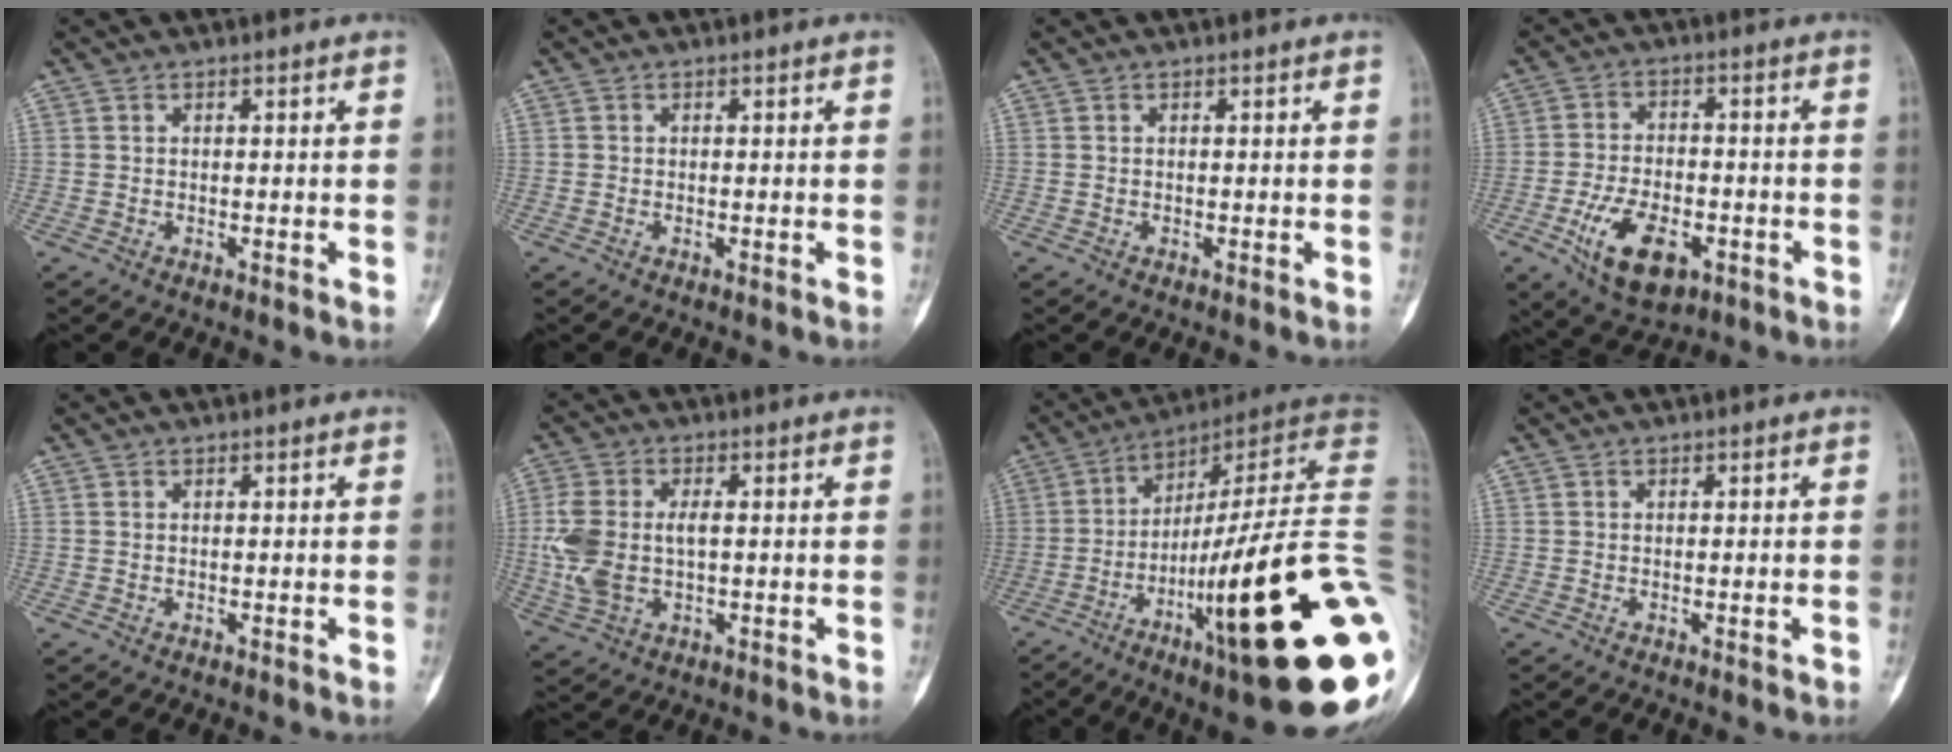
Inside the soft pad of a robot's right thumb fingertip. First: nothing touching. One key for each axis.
{"total": 0.0}
{"total": 0.0}
{"total": 11.9, "fx": -4.8, "fy": 6.6, "fz": 8.7, "tx": -0.137, "ty": 0.012, "tz": -0.075}
{"total": 0.0}
{"total": 9.6, "fx": -0.4, "fy": 5.2, "fz": 8.0, "tx": -0.192, "ty": 0.009, "tz": -0.003}
{"total": 32.1, "fx": -6.7, "fy": 4.7, "fz": 31.0, "tx": -0.373, "ty": 0.013, "tz": -0.107}
{"total": 1.0, "fx": -0.3, "fy": 0.3, "fz": 0.9, "tx": -0.009, "ty": 0.001, "tz": -0.001}